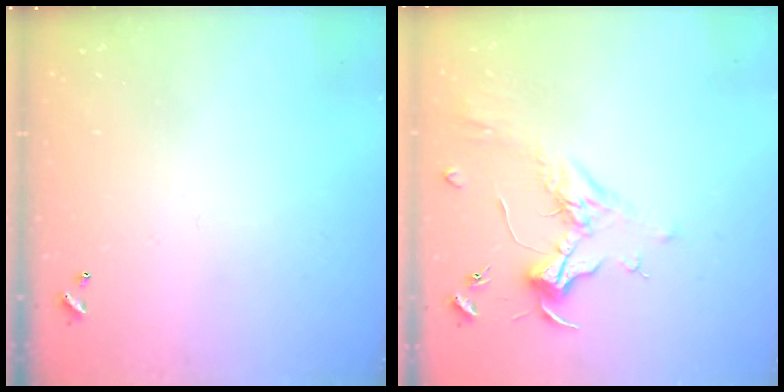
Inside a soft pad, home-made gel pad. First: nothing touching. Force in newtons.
{"total": 2.0, "press": 1.9, "slide": 0.7}